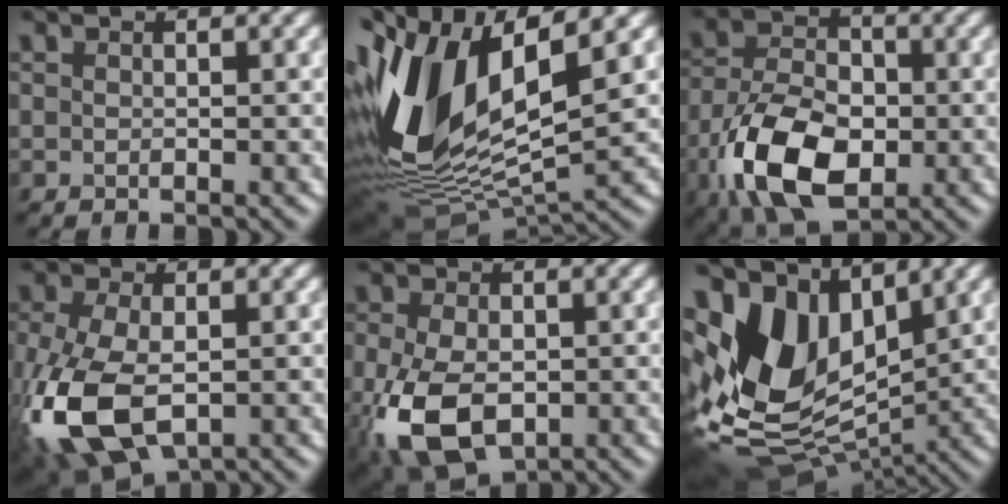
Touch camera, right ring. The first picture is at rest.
{"total": 14.1, "force": [2.3, 6.8, 12.1], "torque": [-0.267, -0.011, 0.044]}
{"total": 10.1, "force": [-3.5, 6.1, 7.3], "torque": [-0.162, -0.012, -0.069]}
{"total": 10.2, "force": [-3.3, 5.7, 7.8], "torque": [-0.196, -0.021, -0.064]}
{"total": 8.4, "force": [-2.4, 5.2, 6.1], "torque": [-0.146, -0.020, -0.046]}
{"total": 12.1, "force": [2.9, 7.8, 8.7], "torque": [-0.197, -0.005, 0.053]}